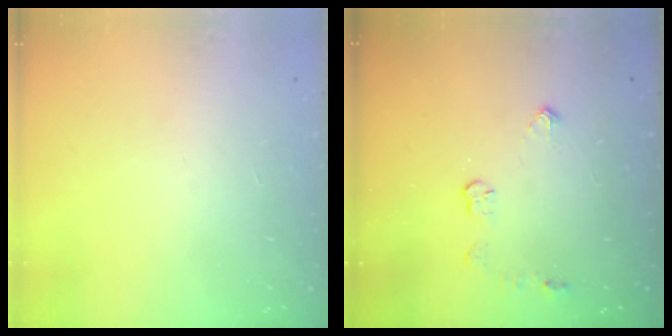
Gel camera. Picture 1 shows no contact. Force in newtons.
{"total": 4.3, "press": 4.3, "slide": 0.6}